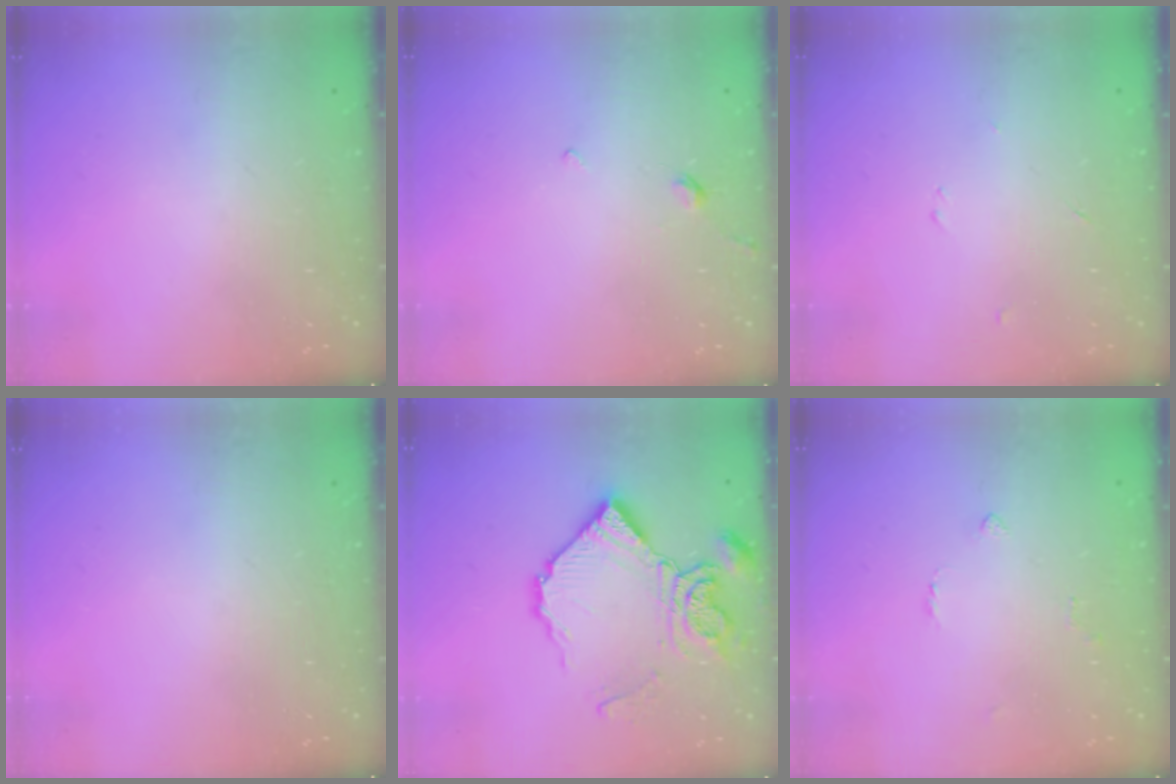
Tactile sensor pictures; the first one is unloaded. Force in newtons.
{"total": 1.7, "press": 1.6, "slide": 0.5}
{"total": 2.3, "press": 2.3, "slide": 0.3}
{"total": 0.0}
{"total": 17.0, "press": 16.9, "slide": 1.9}
{"total": 2.3, "press": 2.2, "slide": 0.6}